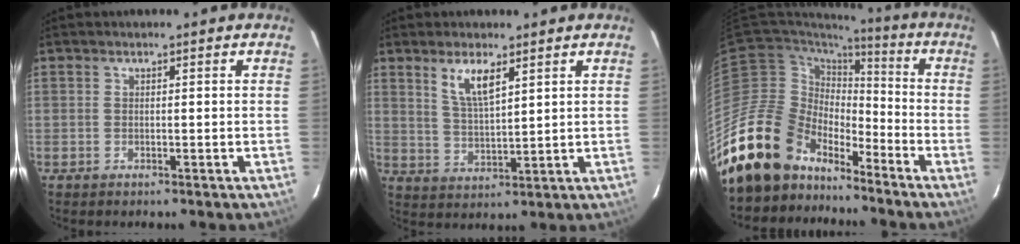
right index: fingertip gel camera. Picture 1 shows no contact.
{"total": 6.2, "force": [3.6, 1.7, 4.8], "torque": [-0.090, -0.005, 0.074]}
{"total": 17.4, "force": [-14.1, 9.5, 3.6], "torque": [-0.086, 0.026, -0.243]}